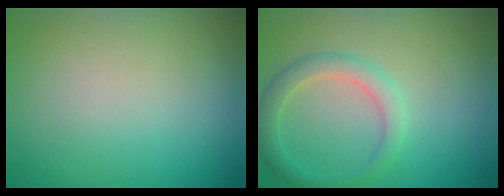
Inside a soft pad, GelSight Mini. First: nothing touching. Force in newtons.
{"total": 2.6, "press": 2.6, "slide": 0.2}